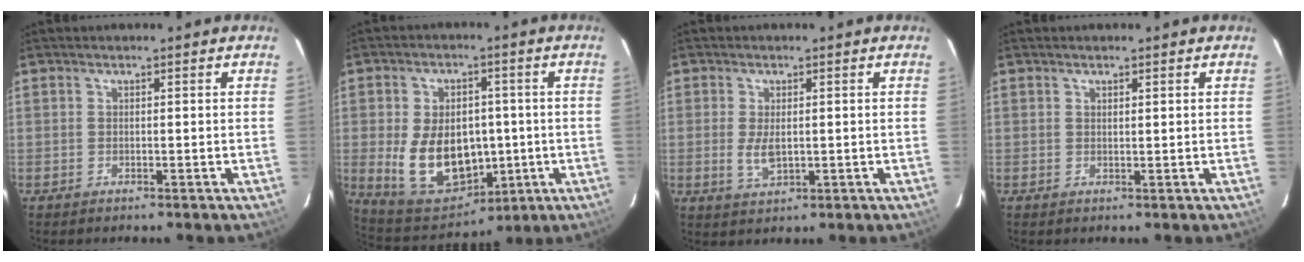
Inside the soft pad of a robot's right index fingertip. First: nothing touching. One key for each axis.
{"total": 16.3, "fx": -1.7, "fy": 11.2, "fz": 11.7, "tx": -0.247, "ty": -0.004, "tz": 0.000}
{"total": 4.1, "fx": -0.2, "fy": 2.1, "fz": 3.6, "tx": -0.070, "ty": -0.006, "tz": -0.001}
{"total": 0.8, "fx": 0.6, "fy": 0.1, "fz": 0.6, "tx": -0.009, "ty": 0.001, "tz": 0.012}